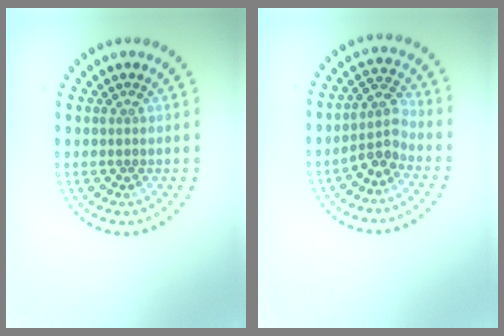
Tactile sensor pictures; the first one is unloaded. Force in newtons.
{"total": 2.6, "press": 2.0, "slide": 1.7}